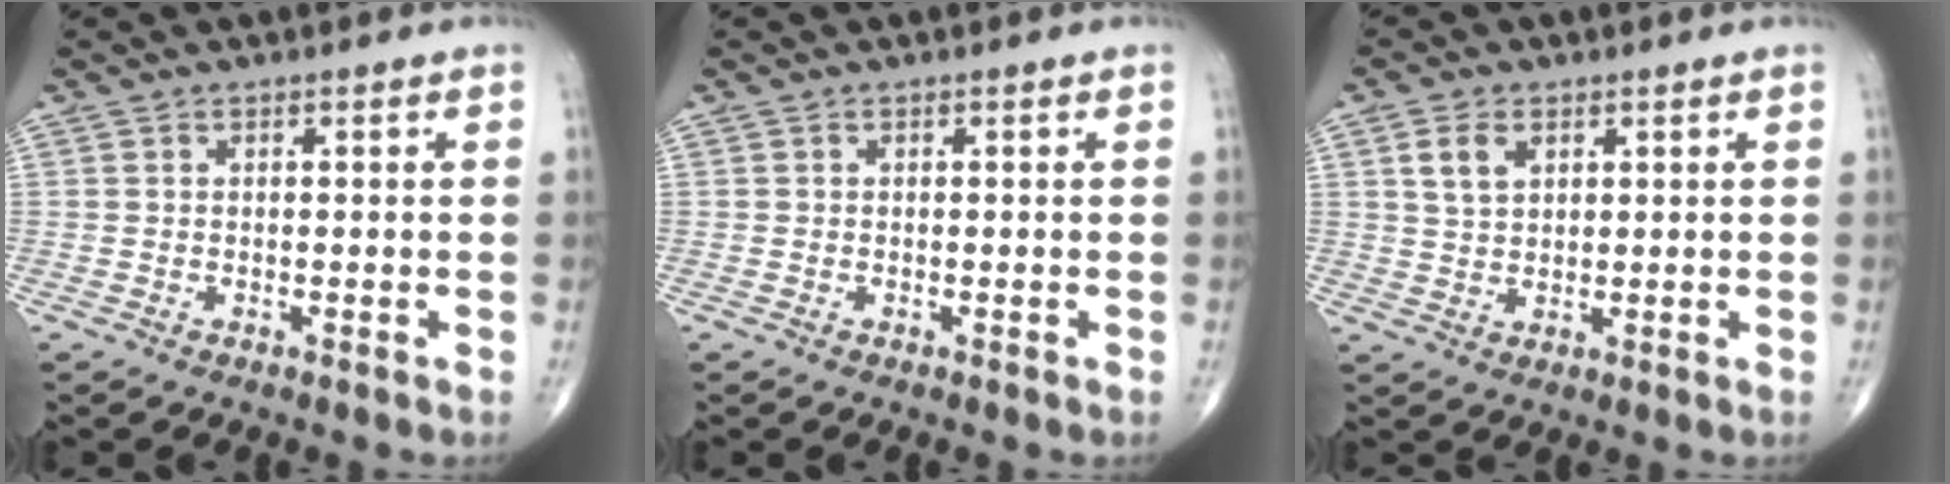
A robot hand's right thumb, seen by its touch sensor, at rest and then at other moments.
{"total": 0.0}
{"total": 4.5, "force": [1.9, 3.0, 2.8], "torque": [-0.046, -0.006, 0.038]}